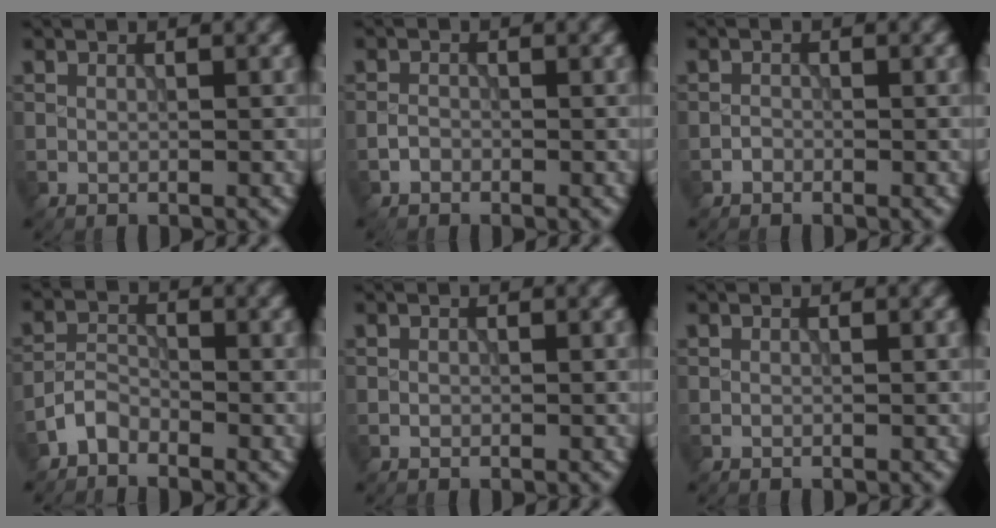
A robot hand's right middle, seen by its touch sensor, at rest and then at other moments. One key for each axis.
{"total": 0.7, "fx": -0.4, "fy": 0.5, "fz": 0.3, "tx": -0.004, "ty": 0.001, "tz": -0.011}
{"total": 0.6, "fx": -0.4, "fy": 0.3, "fz": 0.1, "tx": 0.001, "ty": -0.001, "tz": -0.010}
{"total": 2.1, "fx": -1.8, "fy": 0.9, "fz": 0.6, "tx": -0.008, "ty": 0.009, "tz": -0.043}
{"total": 0.0}
{"total": 0.0}